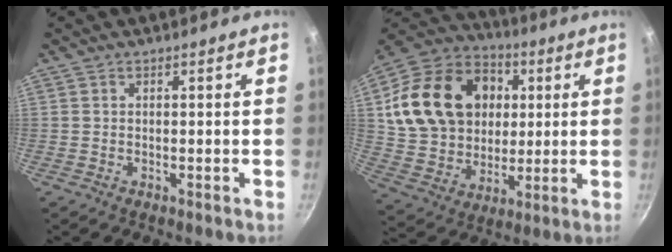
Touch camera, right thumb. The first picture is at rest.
{"total": 24.6, "force": [5.1, 19.0, 14.8], "torque": [-0.234, 0.009, 0.097]}